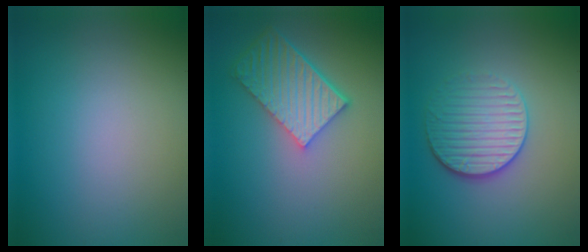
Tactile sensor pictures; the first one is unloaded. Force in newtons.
{"total": 5.5, "press": 4.2, "slide": 3.7}
{"total": 3.4, "press": 3.2, "slide": 1.2}